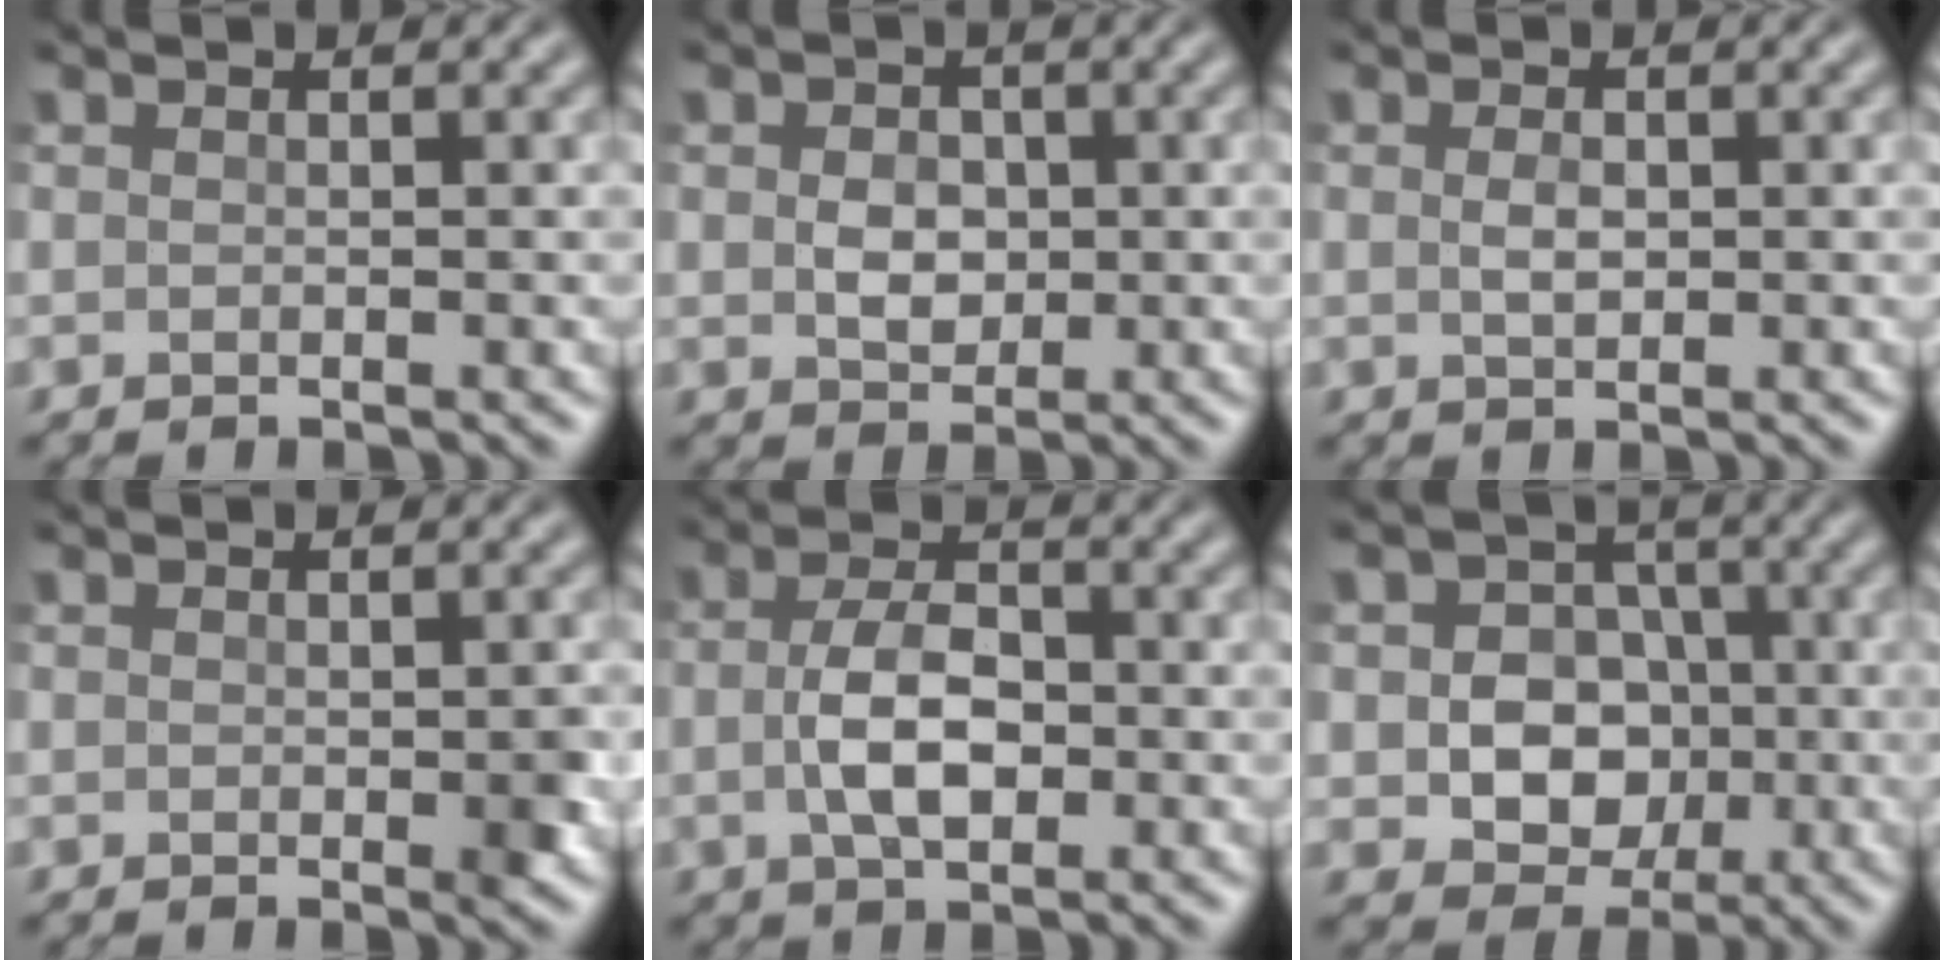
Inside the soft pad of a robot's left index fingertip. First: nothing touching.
{"total": 2.7, "force": [0.0, 2.1, 1.7], "torque": [-0.033, -0.003, 0.000]}
{"total": 1.5, "force": [0.1, 0.9, 1.2], "torque": [-0.027, -0.001, 0.003]}
{"total": 1.3, "force": [-0.2, 0.5, 1.1], "torque": [-0.013, -0.004, -0.001]}
{"total": 4.6, "force": [-0.5, 2.4, 3.8], "torque": [-0.081, 0.001, -0.012]}
{"total": 6.5, "force": [-0.6, 5.6, 3.2], "torque": [-0.028, 0.004, -0.022]}